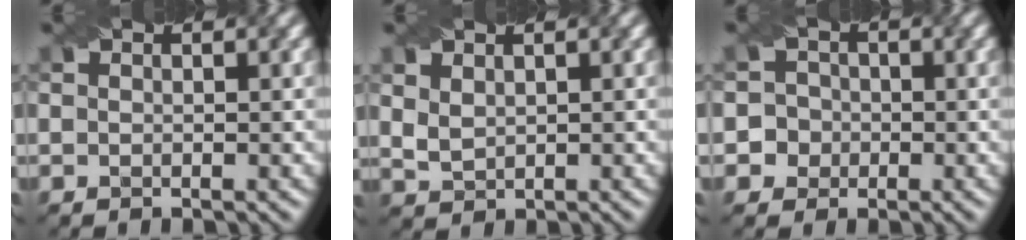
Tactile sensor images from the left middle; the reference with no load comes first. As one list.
[{"total": 1.9, "force": [1.1, 1.2, 1.0], "torque": [-0.024, 0.001, 0.028]}, {"total": 4.2, "force": [-1.1, 4.0, 0.4], "torque": [0.014, 0.021, -0.039]}]